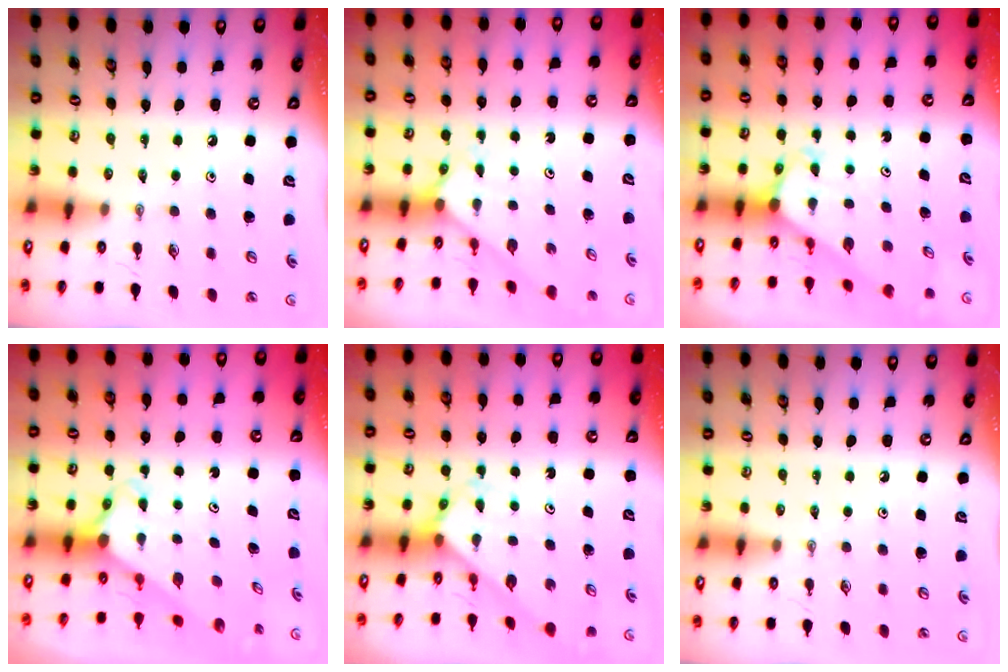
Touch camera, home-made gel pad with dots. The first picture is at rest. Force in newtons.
{"total": 2.1, "press": 2.1, "slide": 0.2}
{"total": 3.3, "press": 3.3, "slide": 0.2}
{"total": 2.8, "press": 2.8, "slide": 0.2}
{"total": 2.7, "press": 2.7, "slide": 0.1}
{"total": 0.0}